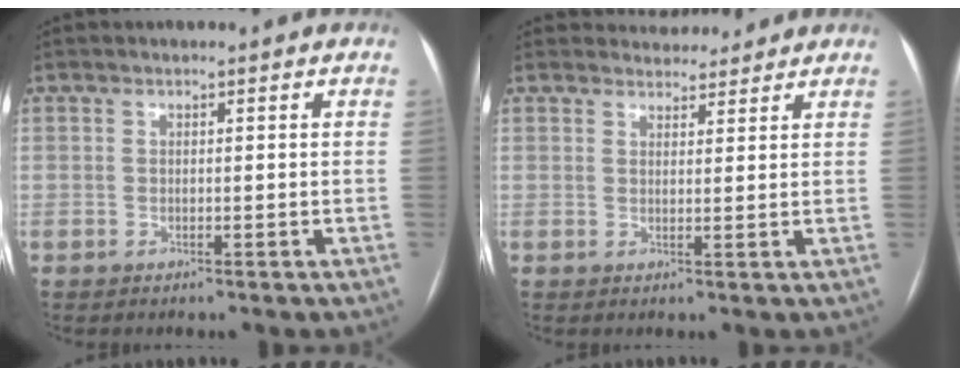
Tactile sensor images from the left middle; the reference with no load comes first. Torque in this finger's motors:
{"motor_torque": [-0.04, -0.09, -0.03, -0.01]}